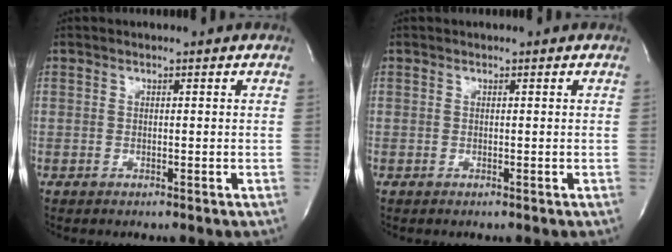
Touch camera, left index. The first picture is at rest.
{"total": 0.0}